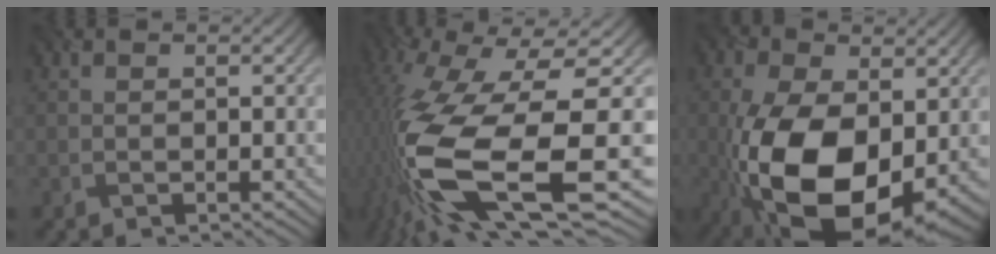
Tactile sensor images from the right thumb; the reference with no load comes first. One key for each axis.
{"total": 18.2, "fx": -4.7, "fy": 6.4, "fz": 16.4, "tx": -0.379, "ty": -0.036, "tz": -0.070}
{"total": 16.6, "fx": -3.4, "fy": 9.4, "fz": 13.3, "tx": -0.271, "ty": -0.030, "tz": -0.053}